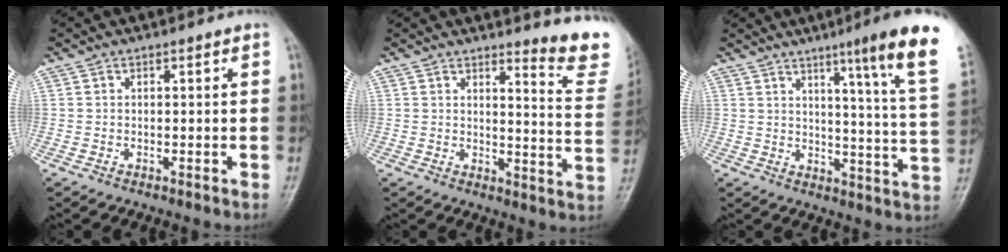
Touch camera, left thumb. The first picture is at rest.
{"total": 11.0, "force": [9.4, 1.8, 5.3], "torque": [-0.038, -0.100, 0.096]}
{"total": 16.3, "force": [9.6, -0.5, 13.2], "torque": [-0.172, -0.058, 0.115]}